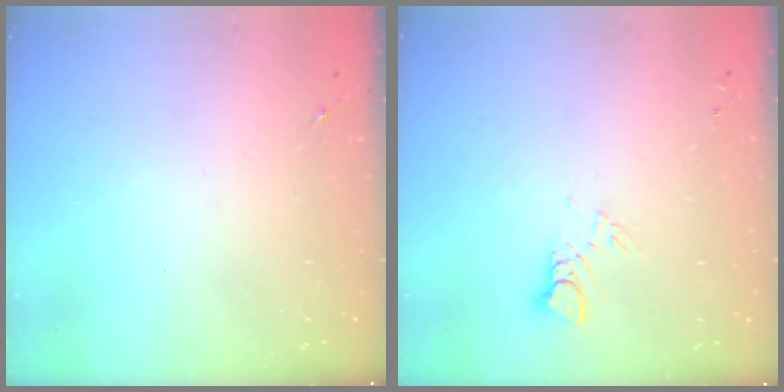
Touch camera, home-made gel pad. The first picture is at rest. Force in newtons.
{"total": 2.9, "press": 2.9, "slide": 0.2}